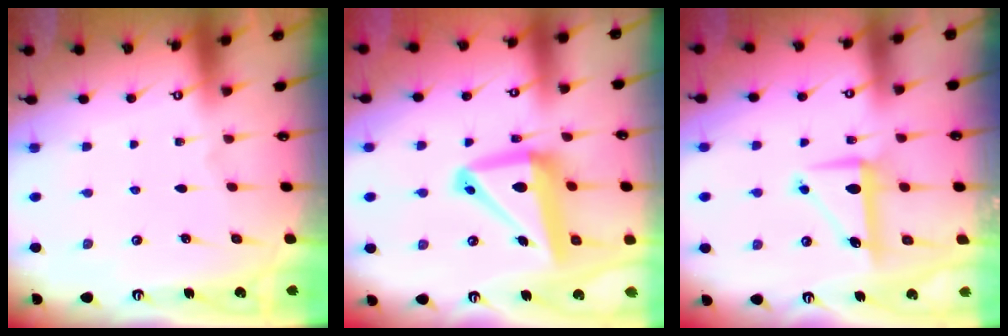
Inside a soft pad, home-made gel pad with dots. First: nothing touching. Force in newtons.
{"total": 15.3, "press": 15.1, "slide": 1.9}
{"total": 8.6, "press": 8.5, "slide": 0.1}